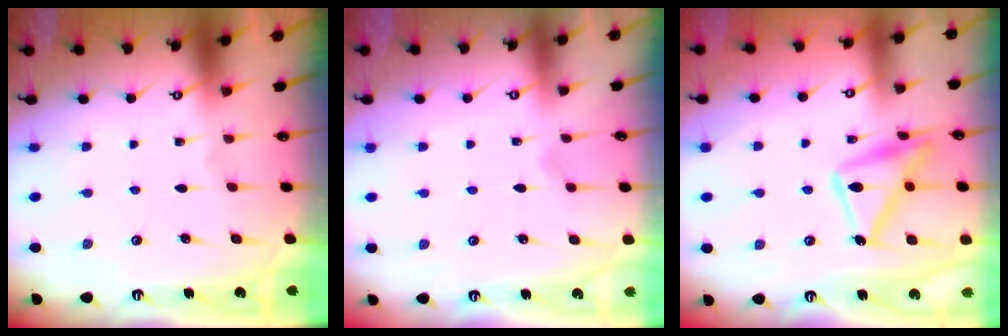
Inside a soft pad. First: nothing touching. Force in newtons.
{"total": 6.4, "press": 6.4, "slide": 0.3}
{"total": 16.2, "press": 16.1, "slide": 1.1}